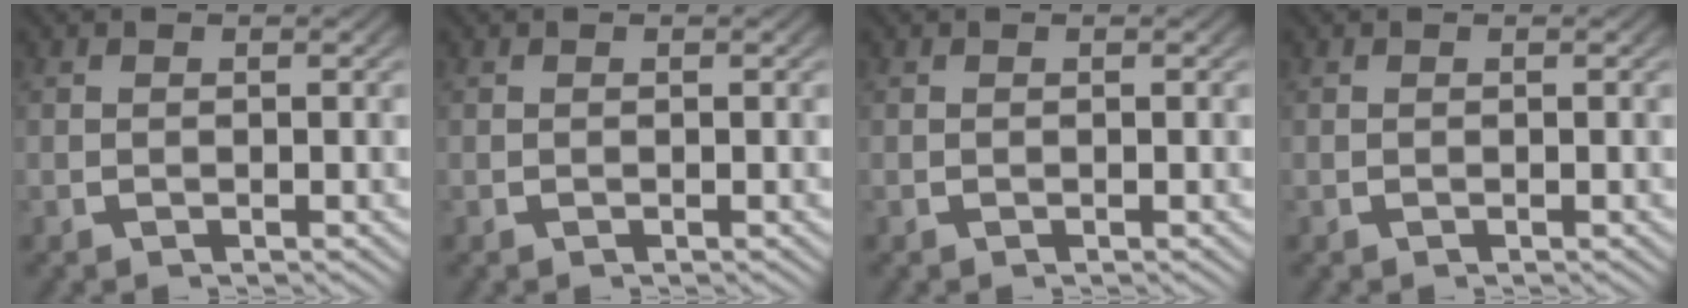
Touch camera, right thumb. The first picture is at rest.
{"total": 0.0}
{"total": 0.0}
{"total": 0.0}